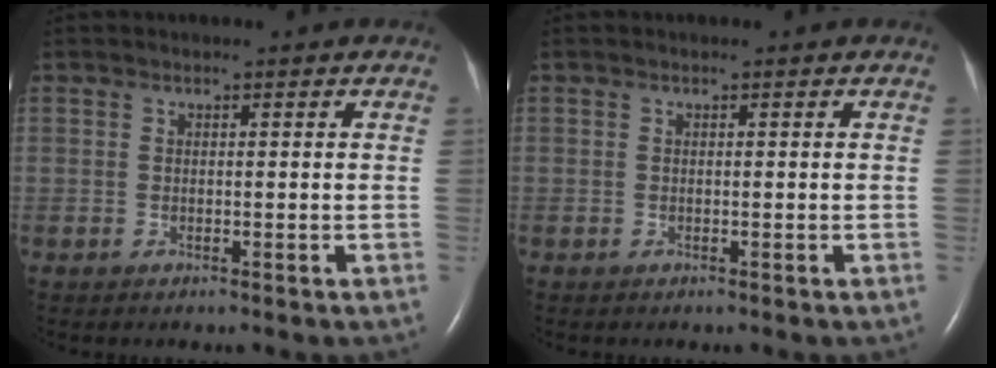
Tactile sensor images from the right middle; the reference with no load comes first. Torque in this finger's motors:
{"motor_torque": [0.00, 0.00, -0.30, -0.21]}